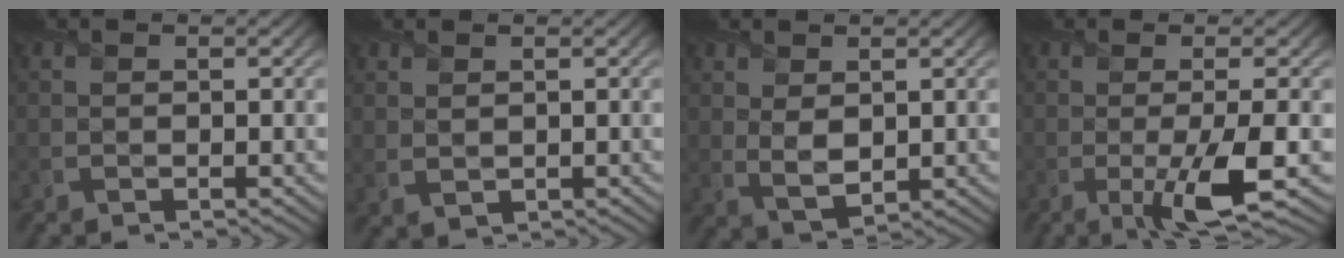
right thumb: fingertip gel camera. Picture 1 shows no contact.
{"total": 1.4, "force": [0.9, 0.7, 0.8], "torque": [-0.021, -0.004, 0.024]}
{"total": 3.8, "force": [1.2, 2.2, 2.8], "torque": [-0.069, -0.005, 0.030]}
{"total": 6.2, "force": [-1.5, 1.1, 5.9], "torque": [-0.102, -0.002, -0.027]}